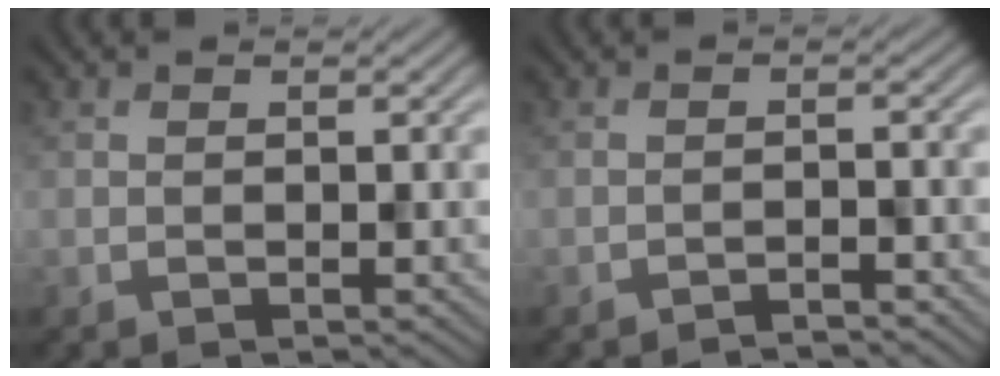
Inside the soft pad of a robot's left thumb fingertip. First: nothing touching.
{"total": 1.9, "force": [-1.8, 0.1, 0.6], "torque": [-0.007, 0.004, -0.035]}